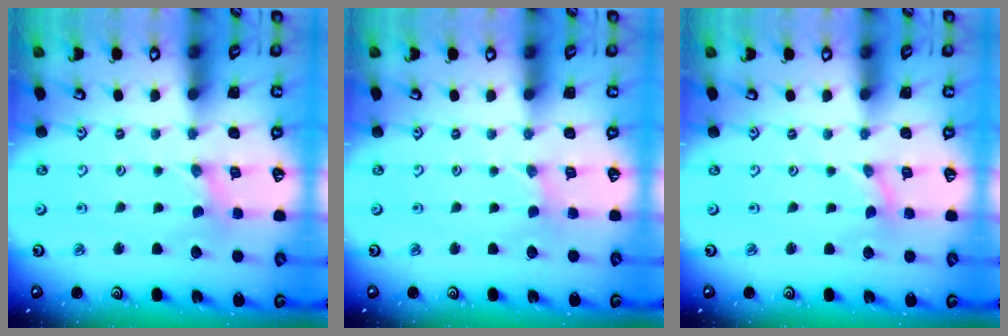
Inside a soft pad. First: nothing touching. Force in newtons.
{"total": 0.0}
{"total": 0.0}